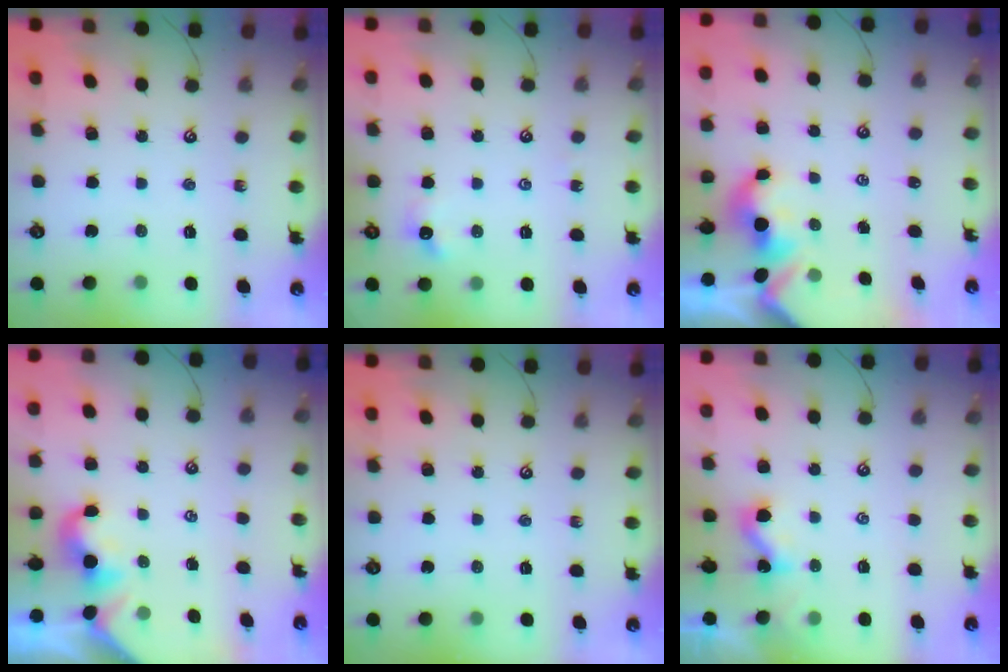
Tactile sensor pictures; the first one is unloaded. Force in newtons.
{"total": 5.4, "press": 5.3, "slide": 0.7}
{"total": 1.9, "press": 1.9, "slide": 0.2}
{"total": 2.2, "press": 2.1, "slide": 0.3}
{"total": 0.0}
{"total": 1.1, "press": 1.1, "slide": 0.2}